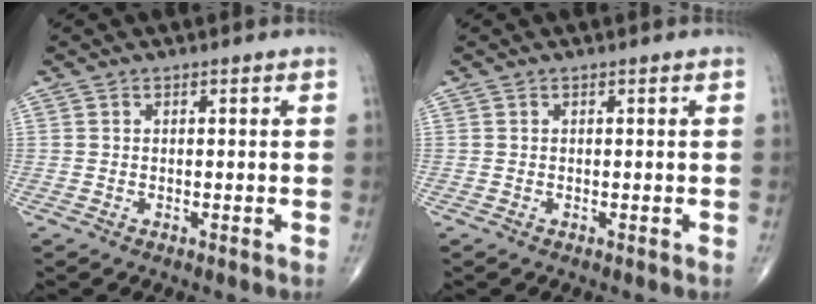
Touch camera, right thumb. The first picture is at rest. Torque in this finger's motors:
{"motor_torque": [0.00, 0.00, -0.01, 0.01, 0.00]}